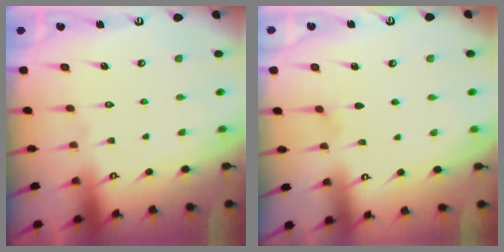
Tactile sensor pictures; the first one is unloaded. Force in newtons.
{"total": 4.1, "press": 3.7, "slide": 1.7}